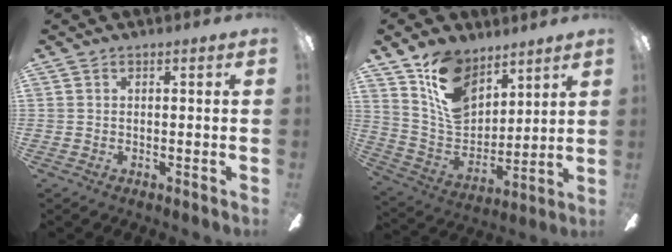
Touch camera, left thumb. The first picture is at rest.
{"total": 14.8, "force": [9.7, 8.9, 6.6], "torque": [-0.133, -0.047, 0.191]}